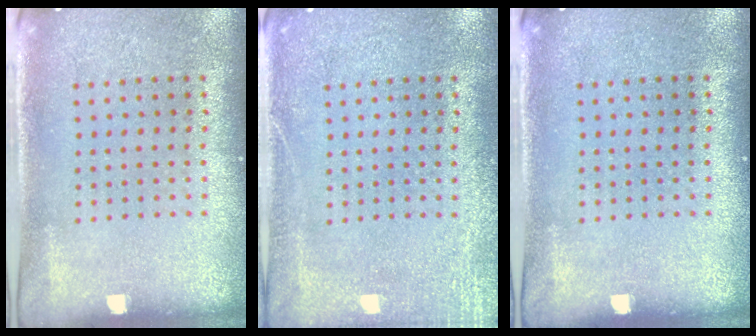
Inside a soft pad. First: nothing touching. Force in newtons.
{"total": 2.8, "press": 2.7, "slide": 0.4}
{"total": 0.0}